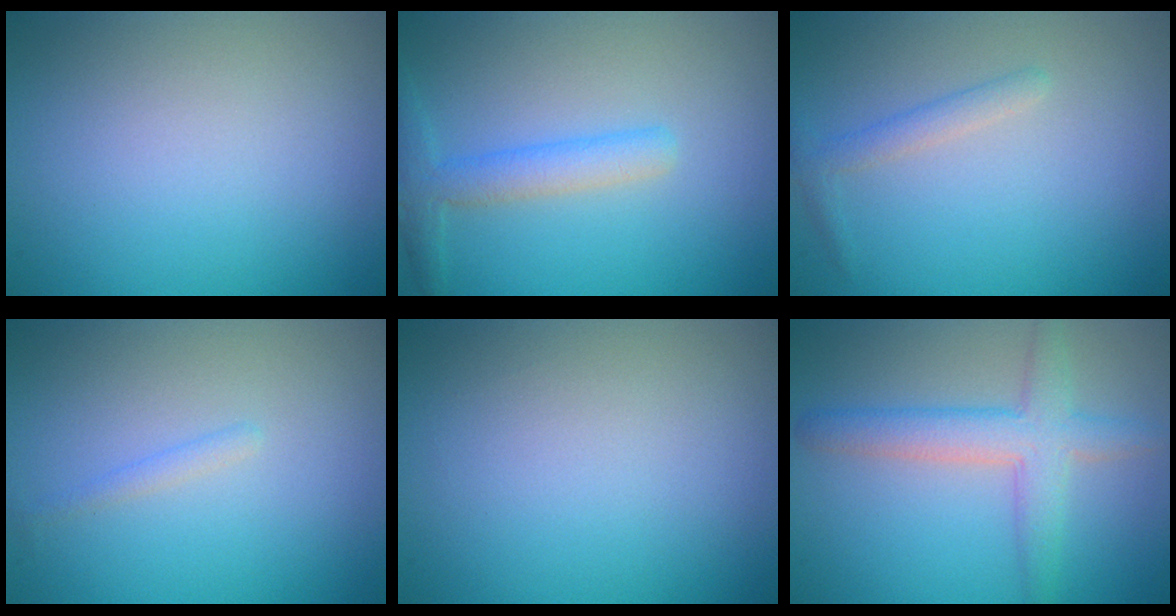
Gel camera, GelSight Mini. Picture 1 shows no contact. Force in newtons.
{"total": 2.8, "press": 2.8, "slide": 0.1}
{"total": 1.5, "press": 1.5, "slide": 0.1}
{"total": 0.7, "press": 0.7, "slide": 0.1}
{"total": 0.0}
{"total": 4.0, "press": 4.0, "slide": 0.3}